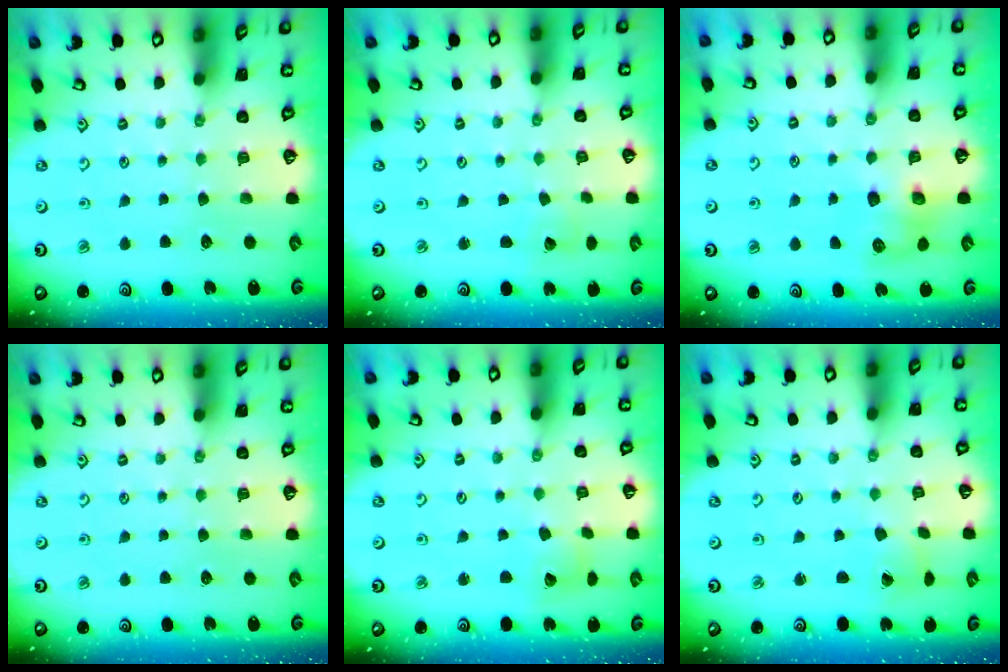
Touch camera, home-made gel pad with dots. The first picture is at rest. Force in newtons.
{"total": 1.6, "press": 1.6, "slide": 0.2}
{"total": 7.3, "press": 7.3, "slide": 0.4}
{"total": 0.0}
{"total": 4.8, "press": 4.8, "slide": 0.6}
{"total": 1.6, "press": 1.6, "slide": 0.1}